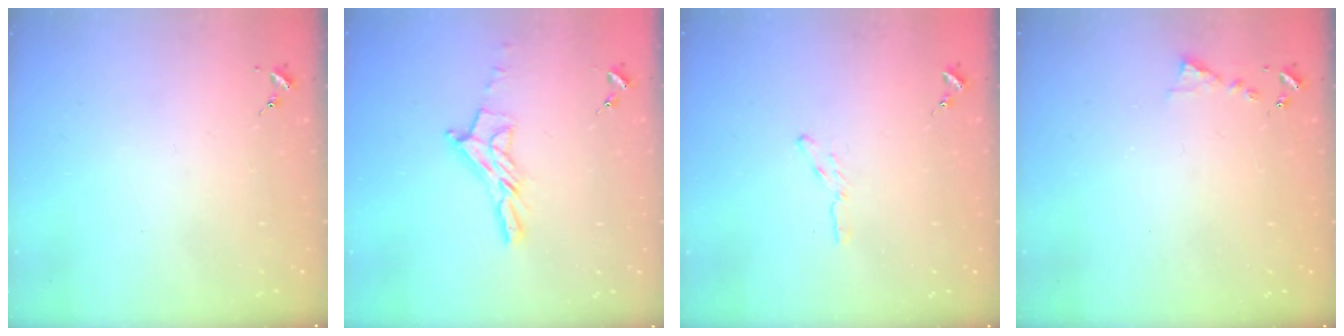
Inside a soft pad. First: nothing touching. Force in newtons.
{"total": 10.4, "press": 10.4, "slide": 0.8}
{"total": 3.0, "press": 3.0, "slide": 0.3}
{"total": 4.5, "press": 4.4, "slide": 0.5}